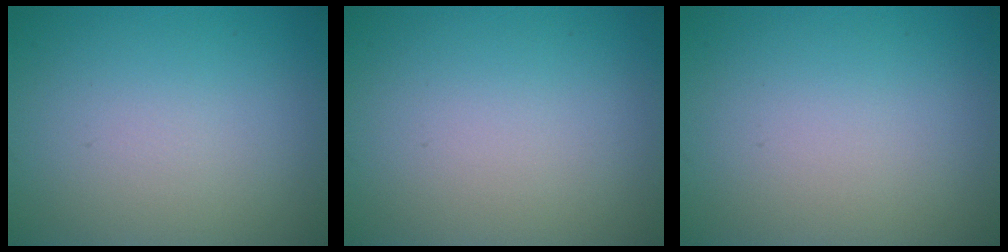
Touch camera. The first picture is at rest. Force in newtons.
{"total": 0.0}
{"total": 0.0}